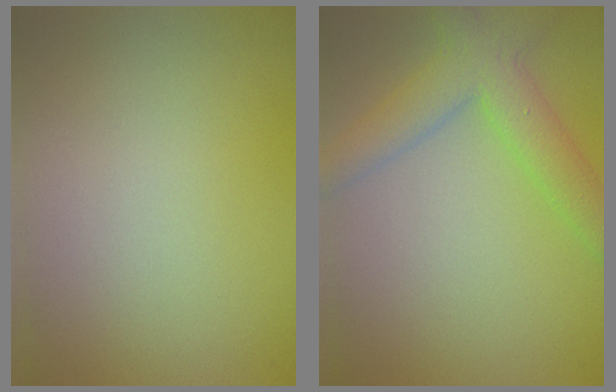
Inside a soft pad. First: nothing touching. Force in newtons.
{"total": 5.2, "press": 5.2, "slide": 0.2}